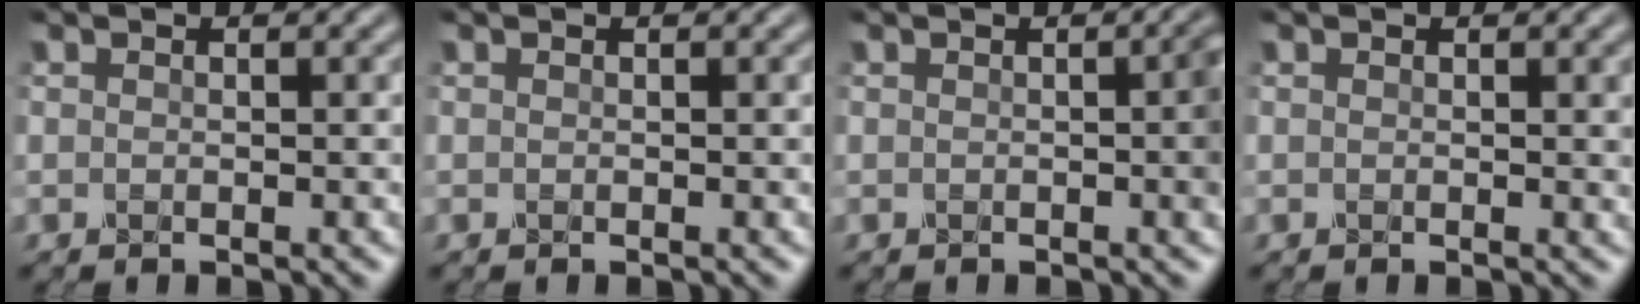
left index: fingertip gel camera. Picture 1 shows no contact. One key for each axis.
{"total": 0.0}
{"total": 2.5, "fx": 0.0, "fy": 0.5, "fz": 2.4, "tx": -0.026, "ty": 0.005, "tz": -0.002}
{"total": 0.7, "fx": 0.3, "fy": 0.1, "fz": 0.6, "tx": -0.004, "ty": 0.000, "tz": 0.004}